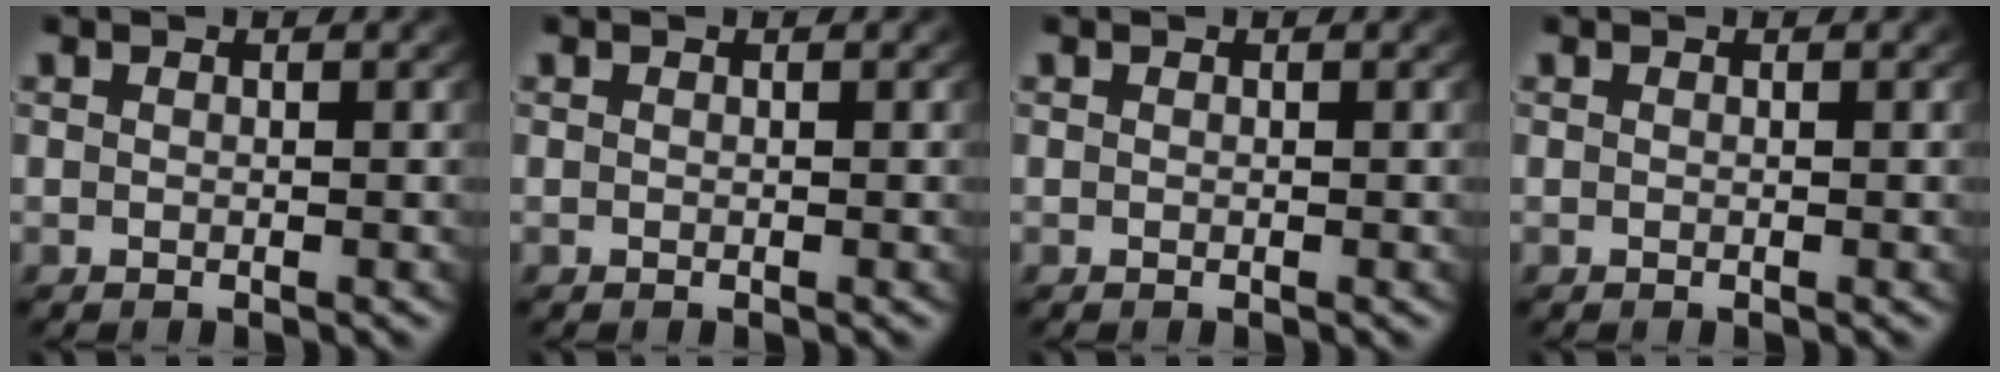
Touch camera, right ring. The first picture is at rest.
{"total": 0.0}
{"total": 0.0}
{"total": 0.0}